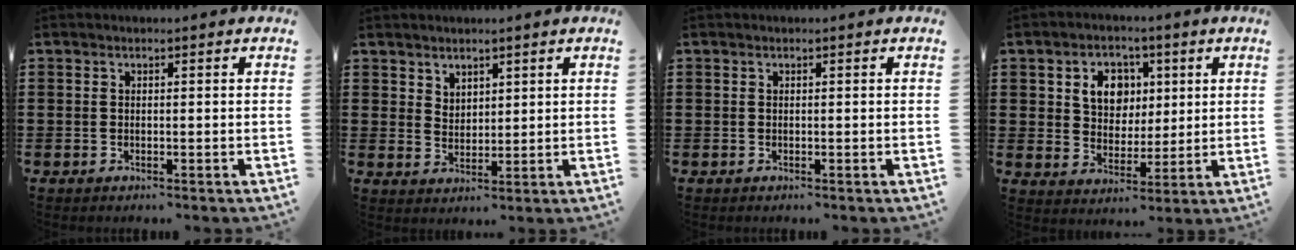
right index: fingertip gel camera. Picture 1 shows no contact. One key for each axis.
{"total": 3.1, "fx": 2.6, "fy": 1.7, "fz": -0.2, "tx": -0.004, "ty": 0.003, "tz": 0.051}
{"total": 0.0}
{"total": 6.7, "fx": 2.4, "fy": 5.4, "fz": 3.2, "tx": -0.071, "ty": 0.014, "tz": 0.037}